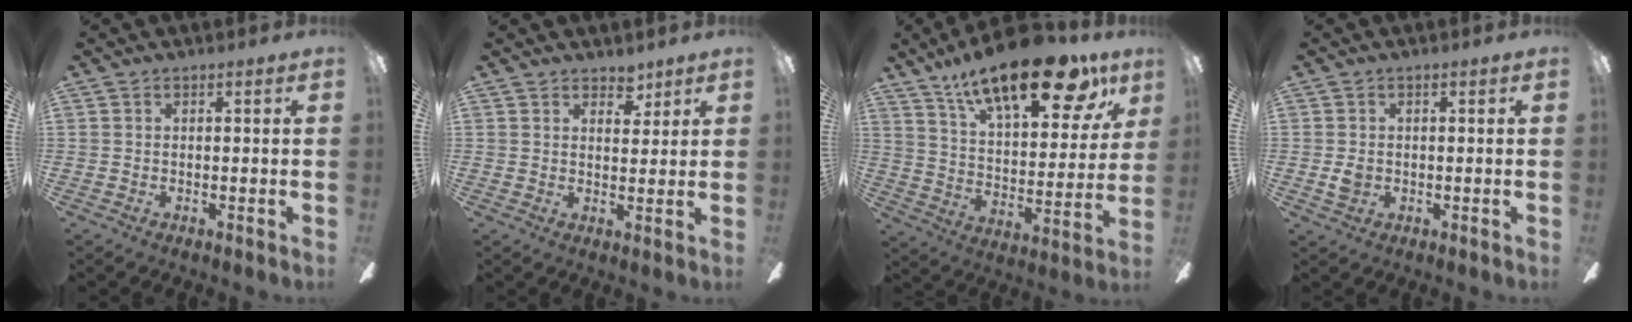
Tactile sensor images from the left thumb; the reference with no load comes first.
{"total": 4.2, "force": [3.5, 2.0, 0.9], "torque": [0.006, -0.022, 0.061]}
{"total": 24.7, "force": [16.5, 8.7, 16.1], "torque": [-0.244, -0.102, 0.269]}
{"total": 2.6, "force": [-0.2, 2.1, 1.5], "torque": [-0.020, 0.003, -0.006]}